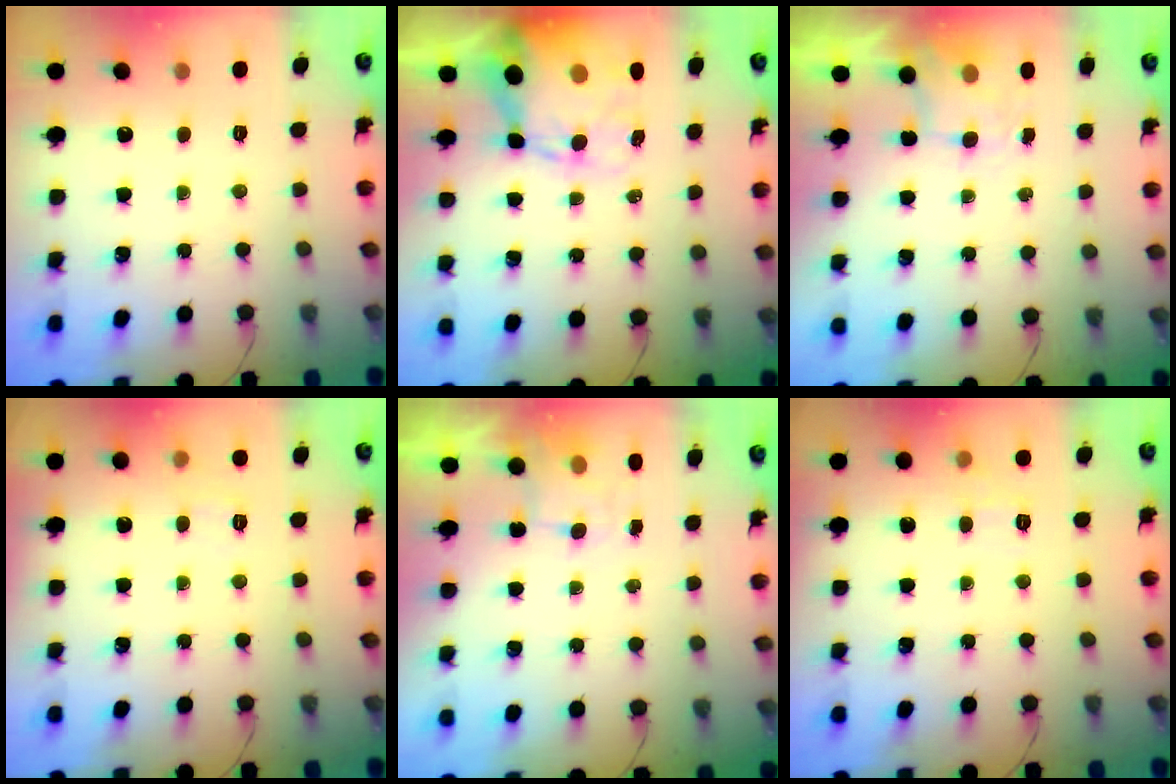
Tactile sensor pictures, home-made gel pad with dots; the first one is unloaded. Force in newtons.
{"total": 10.8, "press": 10.3, "slide": 3.4}
{"total": 2.0, "press": 1.8, "slide": 1.0}
{"total": 5.6, "press": 5.4, "slide": 1.2}
{"total": 3.8, "press": 3.7, "slide": 1.1}
{"total": 6.2, "press": 5.9, "slide": 1.8}